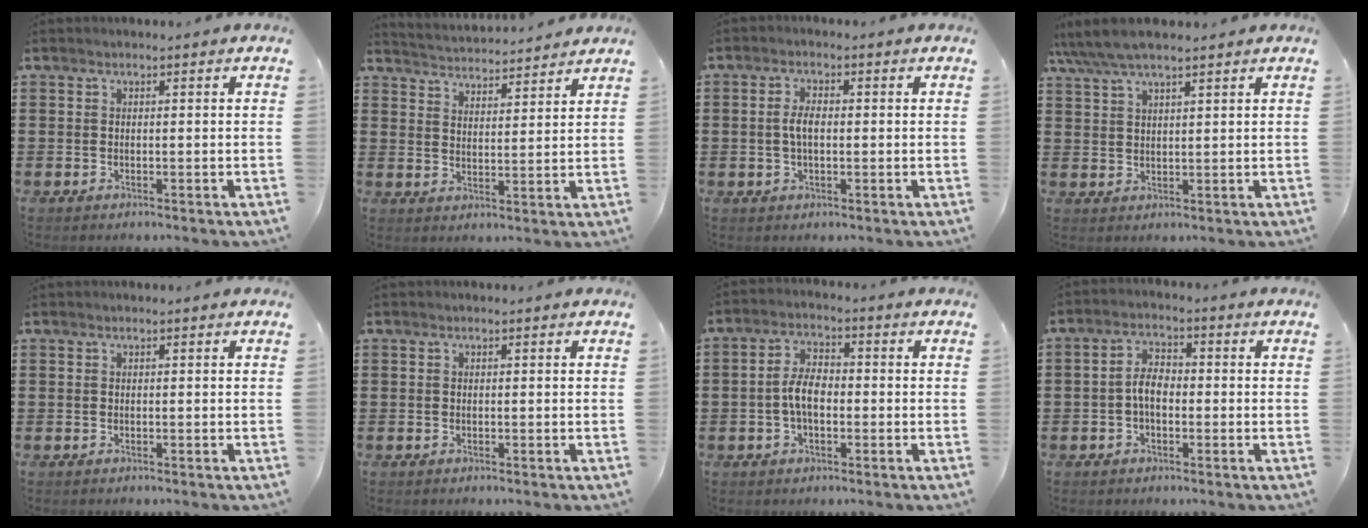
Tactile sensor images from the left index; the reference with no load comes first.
{"total": 3.4, "force": [3.3, -0.1, -0.3], "torque": [-0.011, -0.022, 0.056]}
{"total": 3.3, "force": [0.1, 1.4, 3.0], "torque": [-0.067, 0.001, -0.002]}
{"total": 4.6, "force": [3.7, 0.9, 2.5], "torque": [-0.057, -0.002, 0.068]}
{"total": 0.0}
{"total": 0.0}
{"total": 5.2, "force": [-0.9, 2.6, 4.4], "torque": [-0.101, 0.003, -0.023]}
{"total": 4.2, "force": [-0.7, 2.2, 3.6], "torque": [-0.079, 0.004, -0.019]}